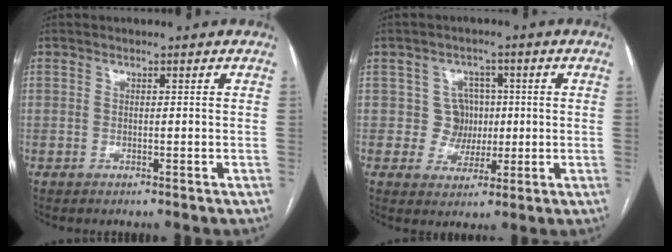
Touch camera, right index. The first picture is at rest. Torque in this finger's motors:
{"motor_torque": [0.20, 0.04, 0.05, 0.01]}